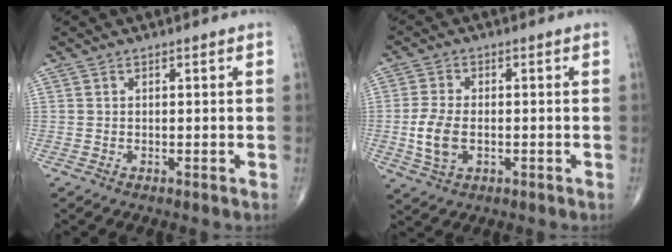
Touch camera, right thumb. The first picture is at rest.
{"total": 6.6, "force": [-1.0, 3.9, 5.2], "torque": [-0.113, 0.000, -0.017]}